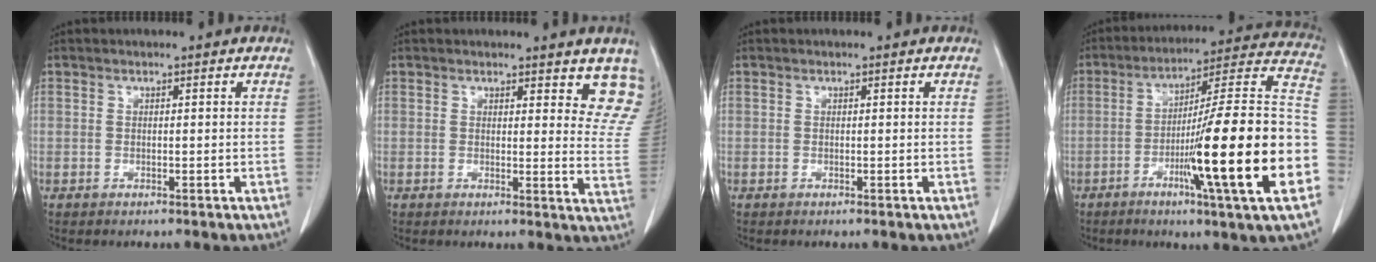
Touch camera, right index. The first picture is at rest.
{"total": 8.4, "force": [7.3, 2.5, 3.4], "torque": [-0.011, -0.034, 0.059]}
{"total": 0.0}
{"total": 24.3, "force": [-6.9, -0.5, 23.3], "torque": [-0.293, -0.004, -0.119]}